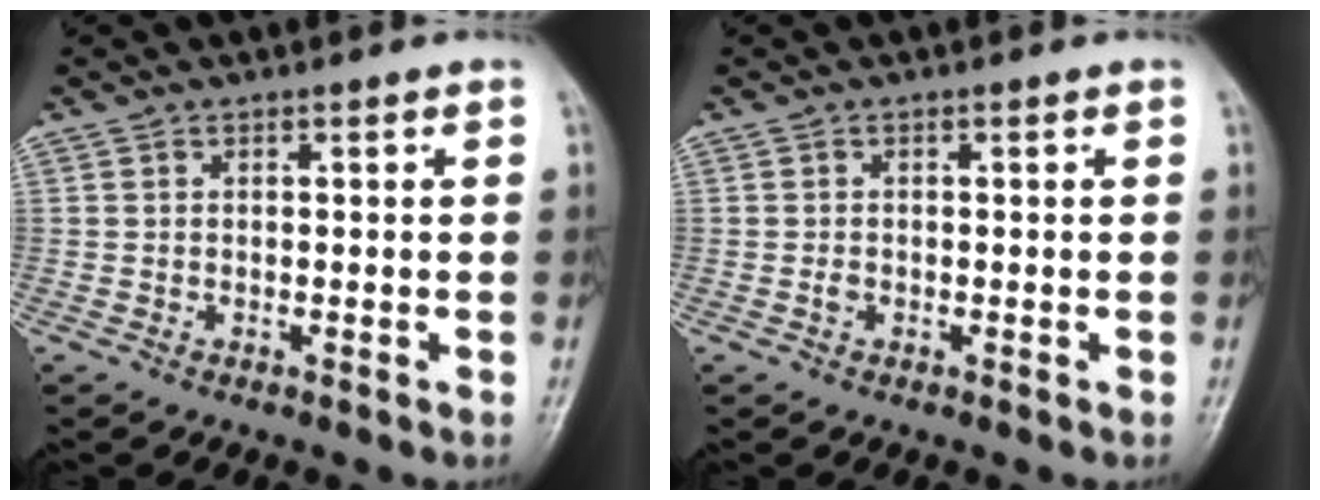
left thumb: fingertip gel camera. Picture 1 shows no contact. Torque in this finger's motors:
{"motor_torque": [0.03, 0.47, 0.21, 0.06, -0.02]}